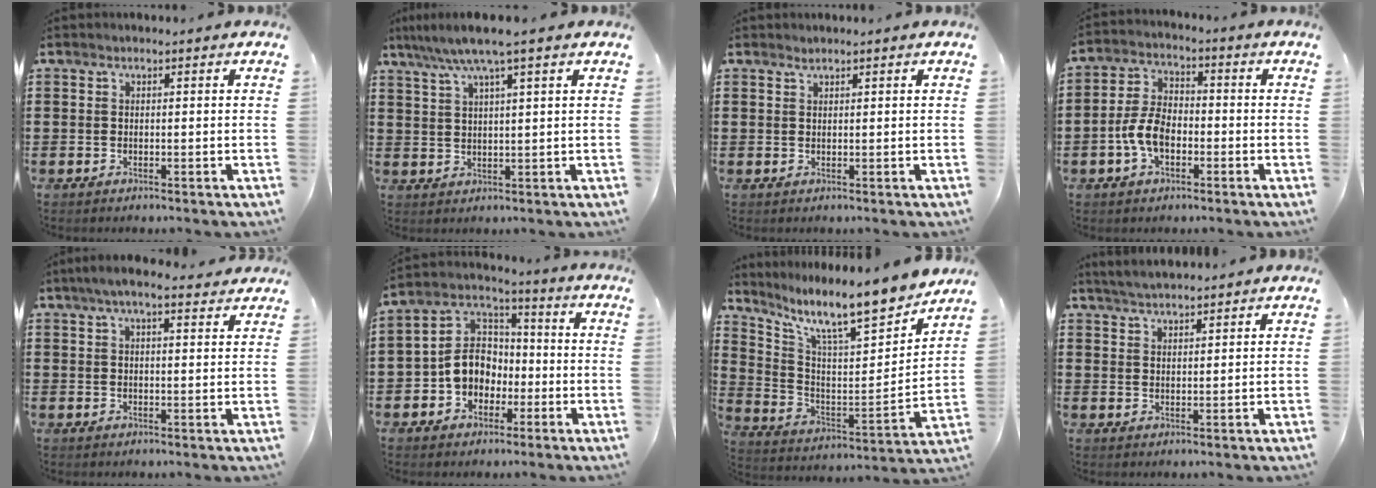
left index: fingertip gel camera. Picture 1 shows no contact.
{"total": 5.4, "force": [3.7, -0.1, 3.9], "torque": [-0.085, -0.008, 0.063]}
{"total": 0.8, "force": [0.7, 0.1, 0.3], "torque": [-0.007, -0.001, 0.014]}
{"total": 6.6, "force": [-2.1, 3.7, 5.0], "torque": [-0.119, 0.003, -0.047]}
{"total": 4.8, "force": [3.7, 0.7, 3.0], "torque": [-0.067, 0.001, 0.066]}
{"total": 8.0, "force": [-1.9, 6.7, 4.0], "torque": [-0.114, 0.012, -0.044]}
{"total": 11.3, "force": [9.3, 1.4, 6.2], "torque": [-0.134, -0.073, 0.150]}
{"total": 2.9, "force": [2.9, -0.2, 0.6], "torque": [-0.019, -0.003, 0.055]}